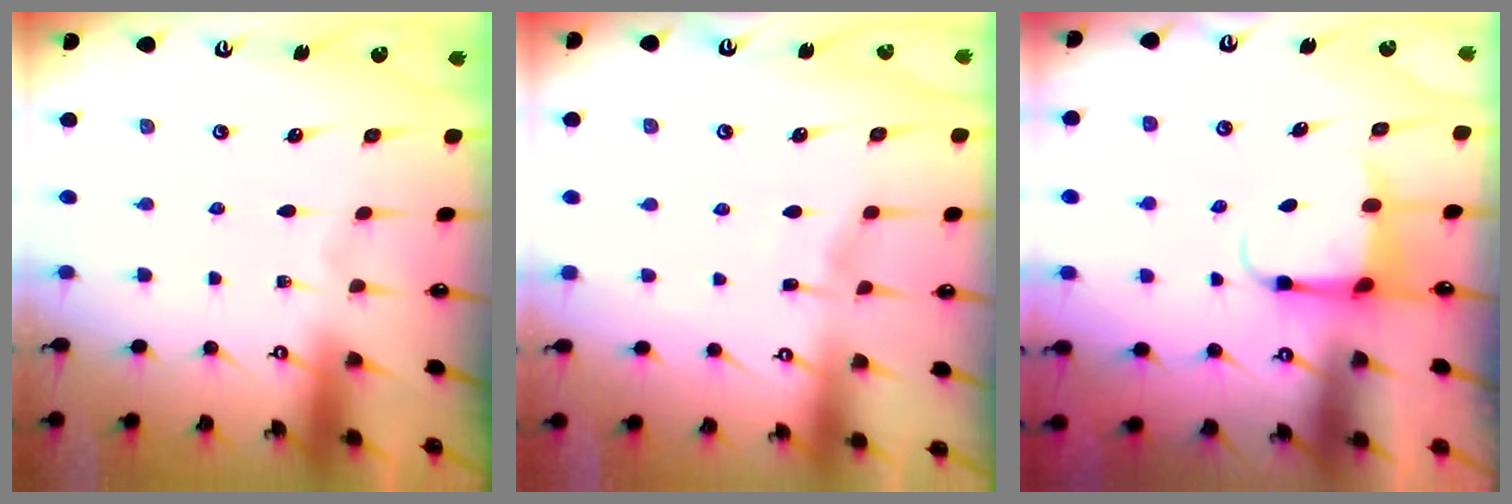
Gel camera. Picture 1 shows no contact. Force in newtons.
{"total": 4.0, "press": 3.9, "slide": 0.5}
{"total": 3.9, "press": 3.8, "slide": 0.9}